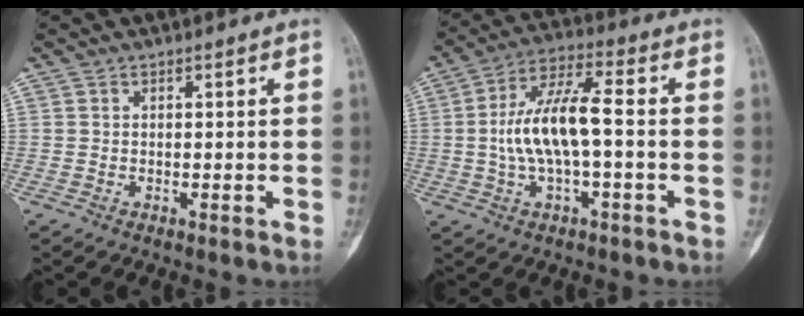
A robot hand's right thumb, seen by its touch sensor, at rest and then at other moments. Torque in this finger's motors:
{"motor_torque": [-0.17, 1.50, 1.28, 0.32, 0.16]}